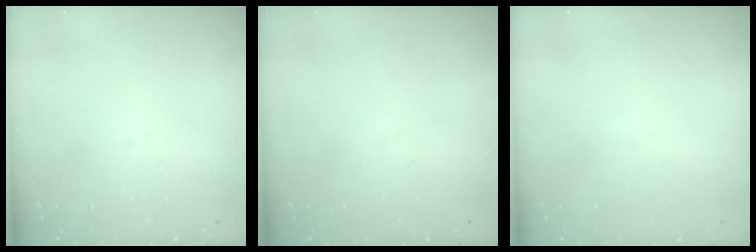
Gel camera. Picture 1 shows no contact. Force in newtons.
{"total": 0.0}
{"total": 0.9, "press": 0.9, "slide": 0.1}